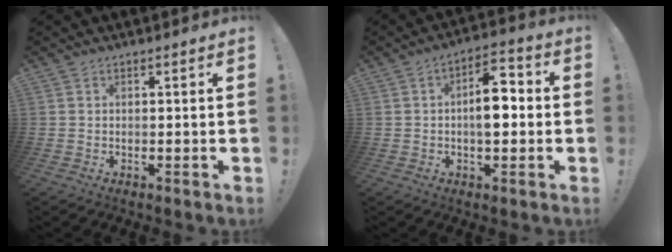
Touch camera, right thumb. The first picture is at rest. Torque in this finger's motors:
{"motor_torque": [2.57, 2.43, 1.42, -0.12, 0.59]}